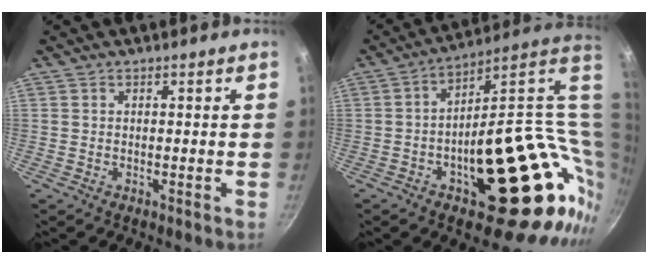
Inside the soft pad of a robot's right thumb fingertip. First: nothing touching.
{"total": 32.2, "force": [0.6, 15.1, 28.5], "torque": [-0.353, -0.003, 0.032]}